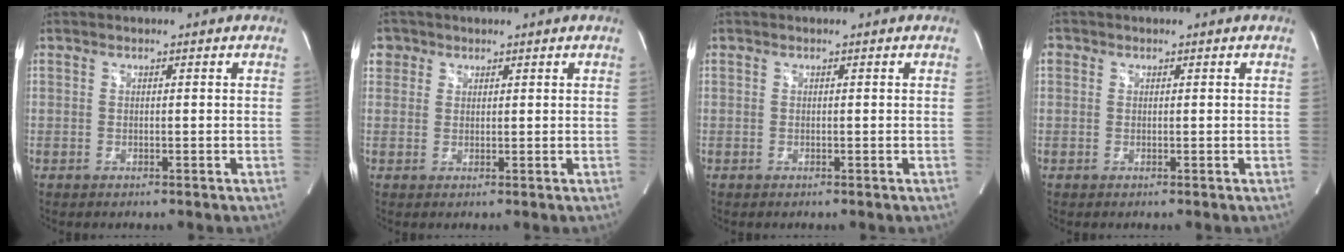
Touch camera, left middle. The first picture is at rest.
{"total": 2.7, "force": [1.3, 2.4, -0.1], "torque": [0.012, 0.009, 0.021]}
{"total": 0.0}
{"total": 1.0, "force": [0.3, 0.9, 0.0], "torque": [0.006, 0.005, 0.004]}